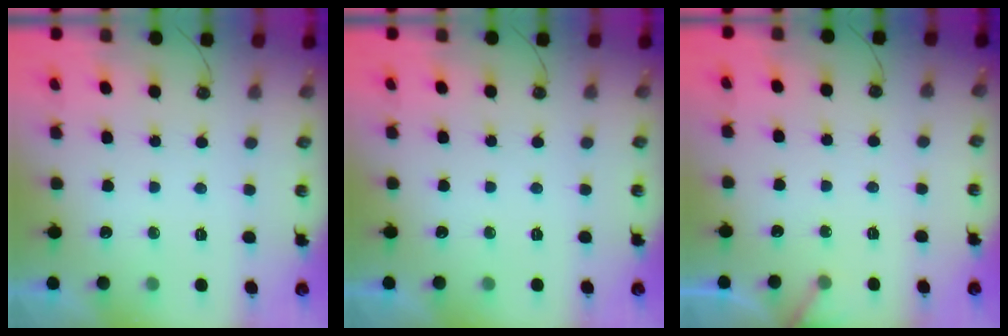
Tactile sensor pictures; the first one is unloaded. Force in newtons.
{"total": 0.0}
{"total": 2.3, "press": 2.3, "slide": 0.1}